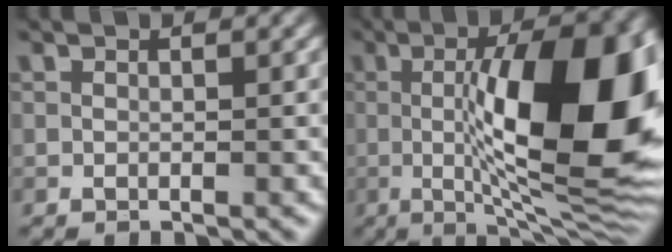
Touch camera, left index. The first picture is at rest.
{"total": 16.2, "force": [0.6, 5.0, 15.4], "torque": [-0.212, 0.017, 0.000]}